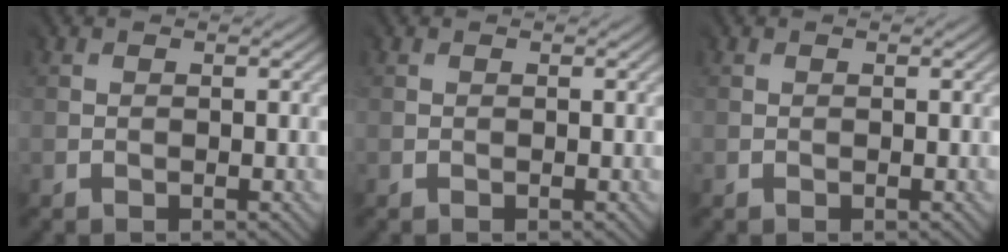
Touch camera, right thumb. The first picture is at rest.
{"total": 0.0}
{"total": 0.0}